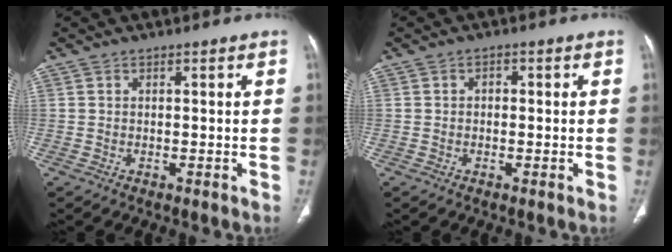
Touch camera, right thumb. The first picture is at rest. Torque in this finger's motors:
{"motor_torque": [-0.50, 0.25, -0.10, -0.16, 0.05]}